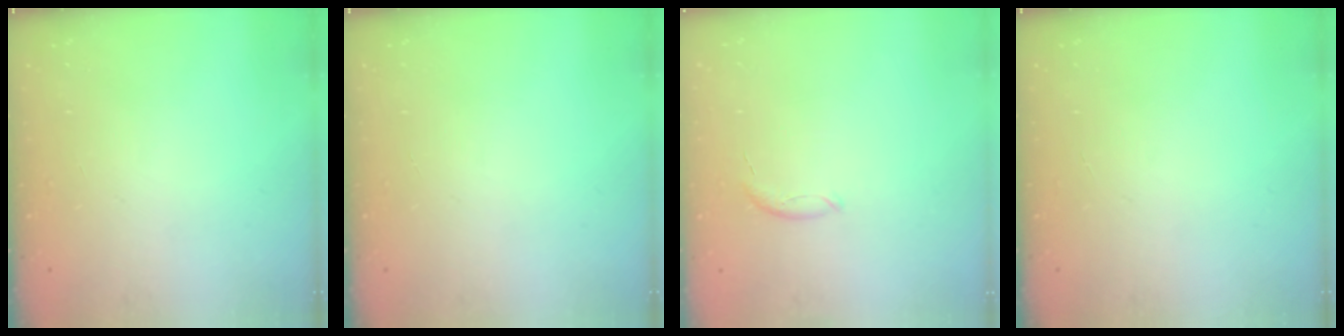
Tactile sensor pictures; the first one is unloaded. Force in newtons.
{"total": 0.0}
{"total": 5.7, "press": 5.7, "slide": 1.0}
{"total": 0.0}